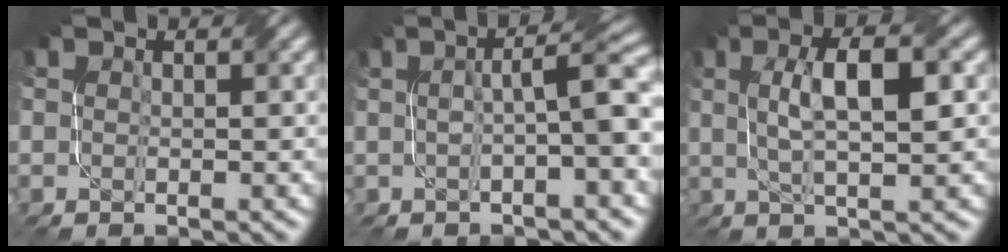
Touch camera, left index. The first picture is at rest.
{"total": 5.1, "force": [0.2, 0.8, 5.0], "torque": [-0.073, 0.016, -0.002]}
{"total": 5.9, "force": [1.1, 1.6, 5.6], "torque": [-0.097, 0.011, 0.018]}